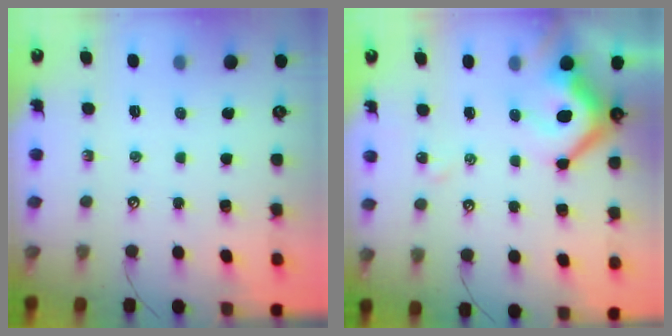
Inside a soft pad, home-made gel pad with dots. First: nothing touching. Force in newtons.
{"total": 12.0, "press": 11.8, "slide": 1.8}